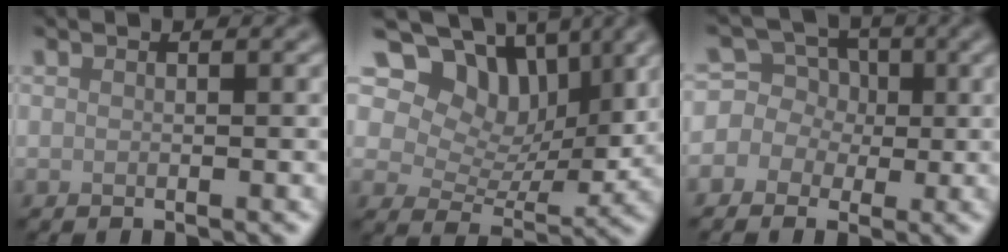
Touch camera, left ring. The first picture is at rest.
{"total": 9.8, "force": [5.4, 6.1, 5.5], "torque": [-0.084, -0.003, 0.077]}
{"total": 5.5, "force": [0.7, 5.1, 2.0], "torque": [-0.026, 0.030, -0.030]}